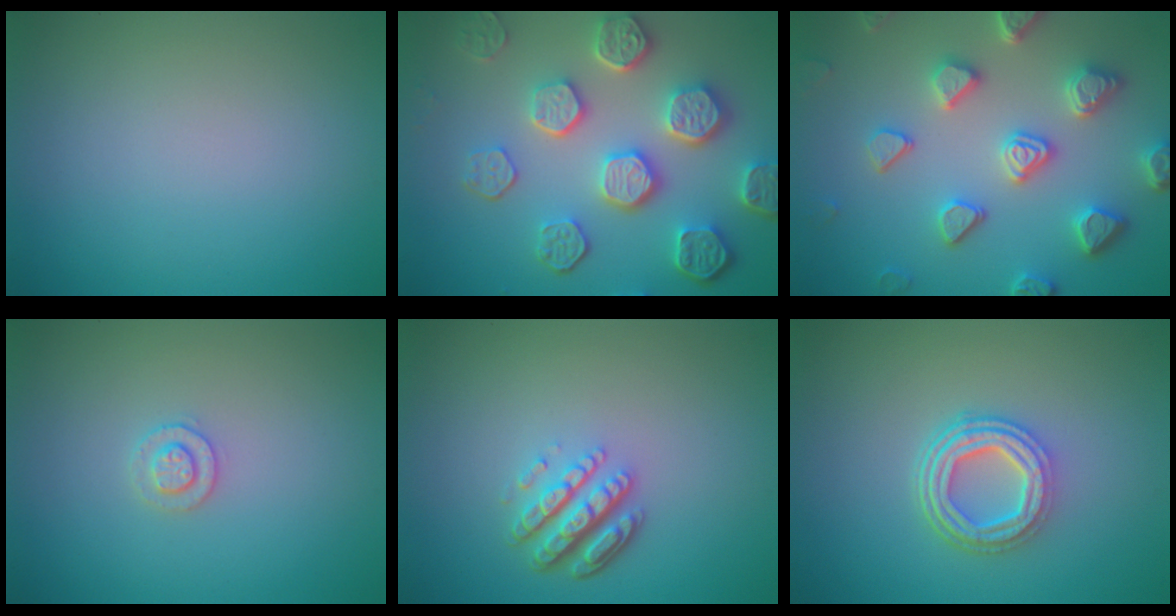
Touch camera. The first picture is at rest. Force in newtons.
{"total": 7.3, "press": 5.7, "slide": 4.5}
{"total": 5.4, "press": 4.9, "slide": 2.4}
{"total": 1.5, "press": 1.5, "slide": 0.1}
{"total": 4.5, "press": 3.3, "slide": 3.1}
{"total": 5.0, "press": 3.6, "slide": 3.4}